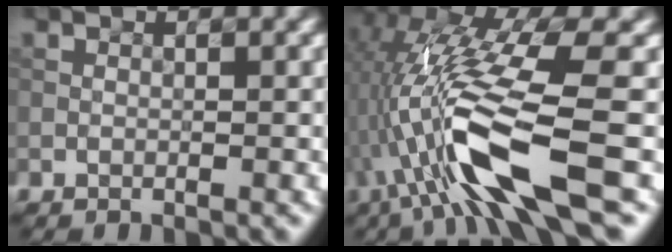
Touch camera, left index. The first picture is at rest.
{"total": 12.0, "force": [-3.8, 2.6, 11.1], "torque": [-0.222, 0.010, -0.058]}